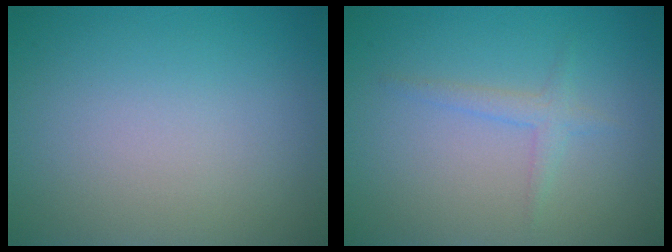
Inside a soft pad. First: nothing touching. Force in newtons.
{"total": 1.4, "press": 1.4, "slide": 0.1}